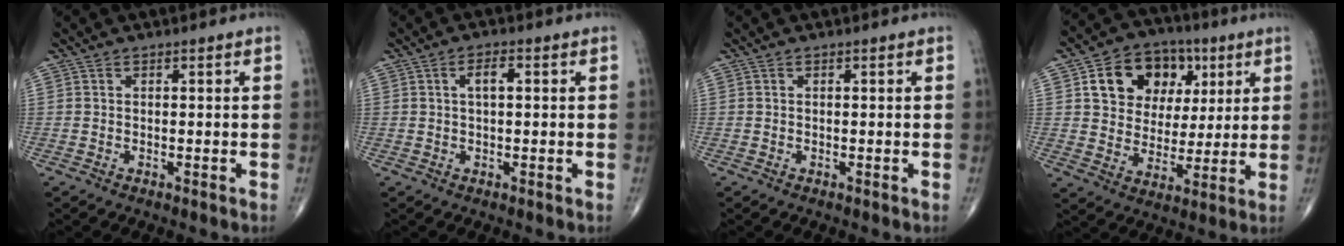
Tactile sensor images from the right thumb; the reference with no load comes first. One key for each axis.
{"total": 3.0, "fx": 0.7, "fy": 1.2, "fz": 2.7, "tx": -0.046, "ty": 0.006, "tz": 0.011}
{"total": 0.0}
{"total": 15.3, "fx": 5.4, "fy": 11.8, "fz": 8.1, "tx": -0.089, "ty": -0.002, "tz": 0.090}